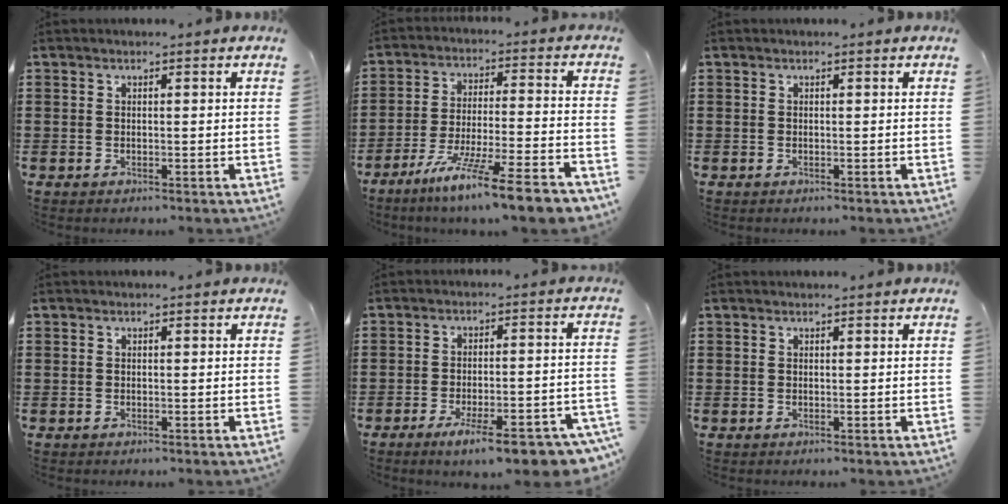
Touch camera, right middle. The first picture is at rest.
{"total": 11.2, "force": [-9.0, -0.4, 6.7], "torque": [-0.116, 0.002, -0.173]}
{"total": 0.0}
{"total": 0.0}
{"total": 9.0, "force": [-6.0, 1.5, 6.6], "torque": [-0.095, 0.004, -0.099]}
{"total": 0.0}